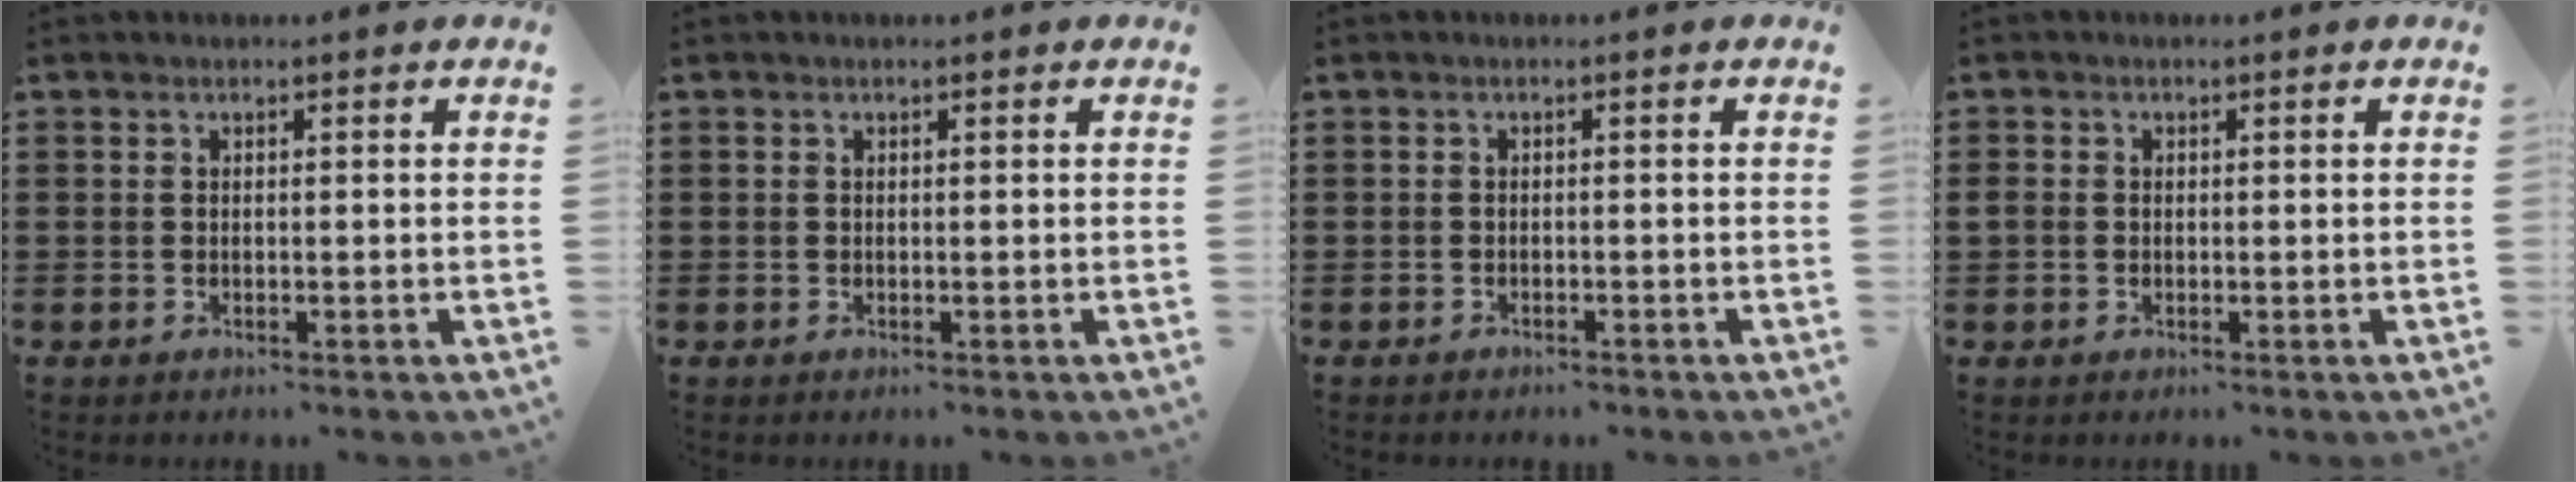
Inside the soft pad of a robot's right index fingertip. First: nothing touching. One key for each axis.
{"total": 0.0}
{"total": 0.7, "fx": -0.7, "fy": 0.2, "fz": 0.0, "tx": -0.002, "ty": 0.001, "tz": -0.016}
{"total": 1.1, "fx": -0.2, "fy": 1.0, "fz": 0.4, "tx": -0.017, "ty": 0.002, "tz": -0.006}